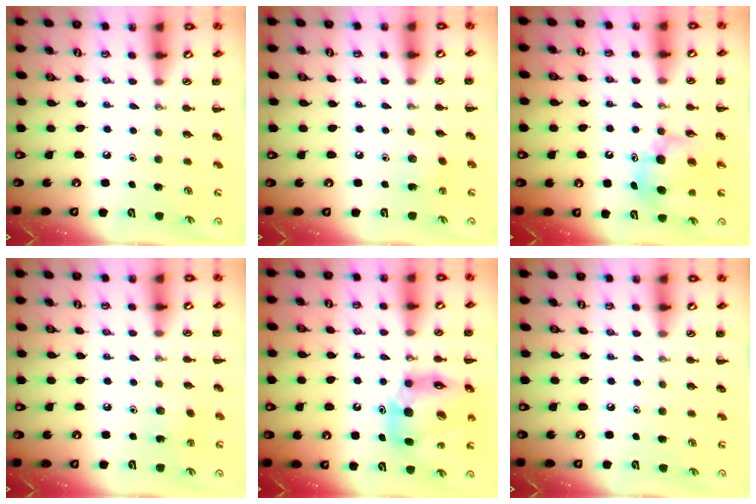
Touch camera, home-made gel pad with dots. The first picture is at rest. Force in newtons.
{"total": 2.6, "press": 2.5, "slide": 0.7}
{"total": 9.0, "press": 9.0, "slide": 1.1}
{"total": 2.6, "press": 2.5, "slide": 0.7}
{"total": 16.4, "press": 15.7, "slide": 4.8}
{"total": 0.0}